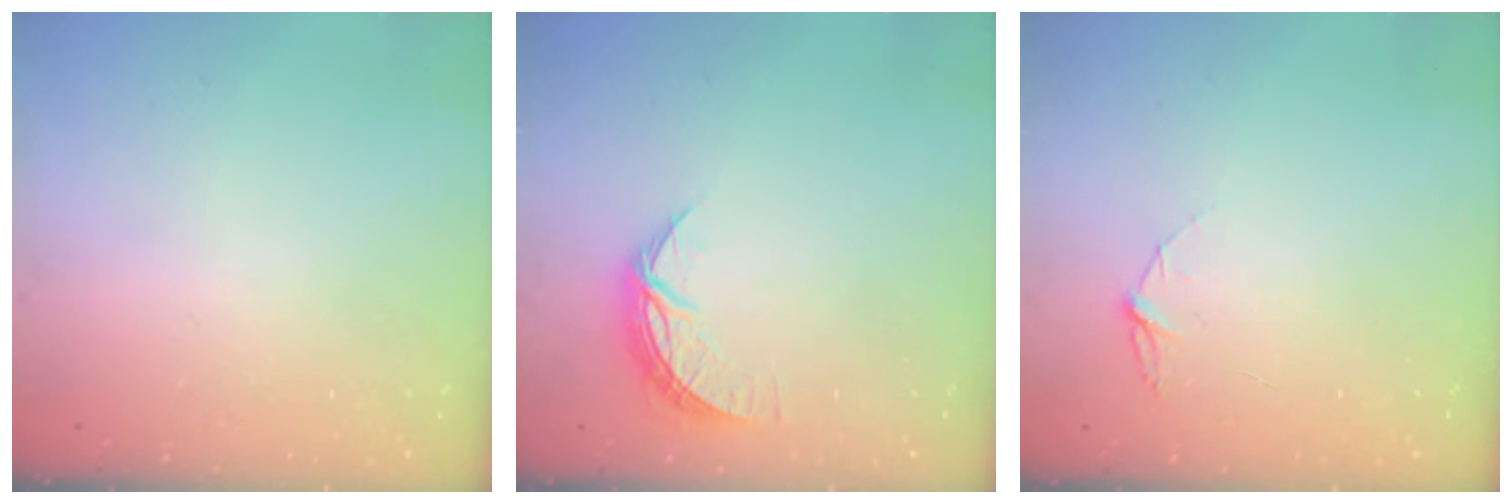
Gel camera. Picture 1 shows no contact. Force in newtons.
{"total": 7.2, "press": 7.2, "slide": 0.4}
{"total": 4.0, "press": 4.0, "slide": 0.5}